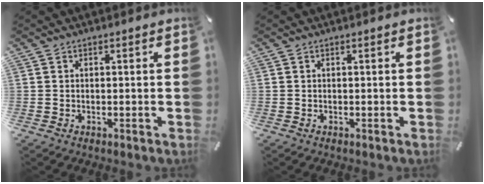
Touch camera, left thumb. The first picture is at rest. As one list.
[{"total": 0.0}]